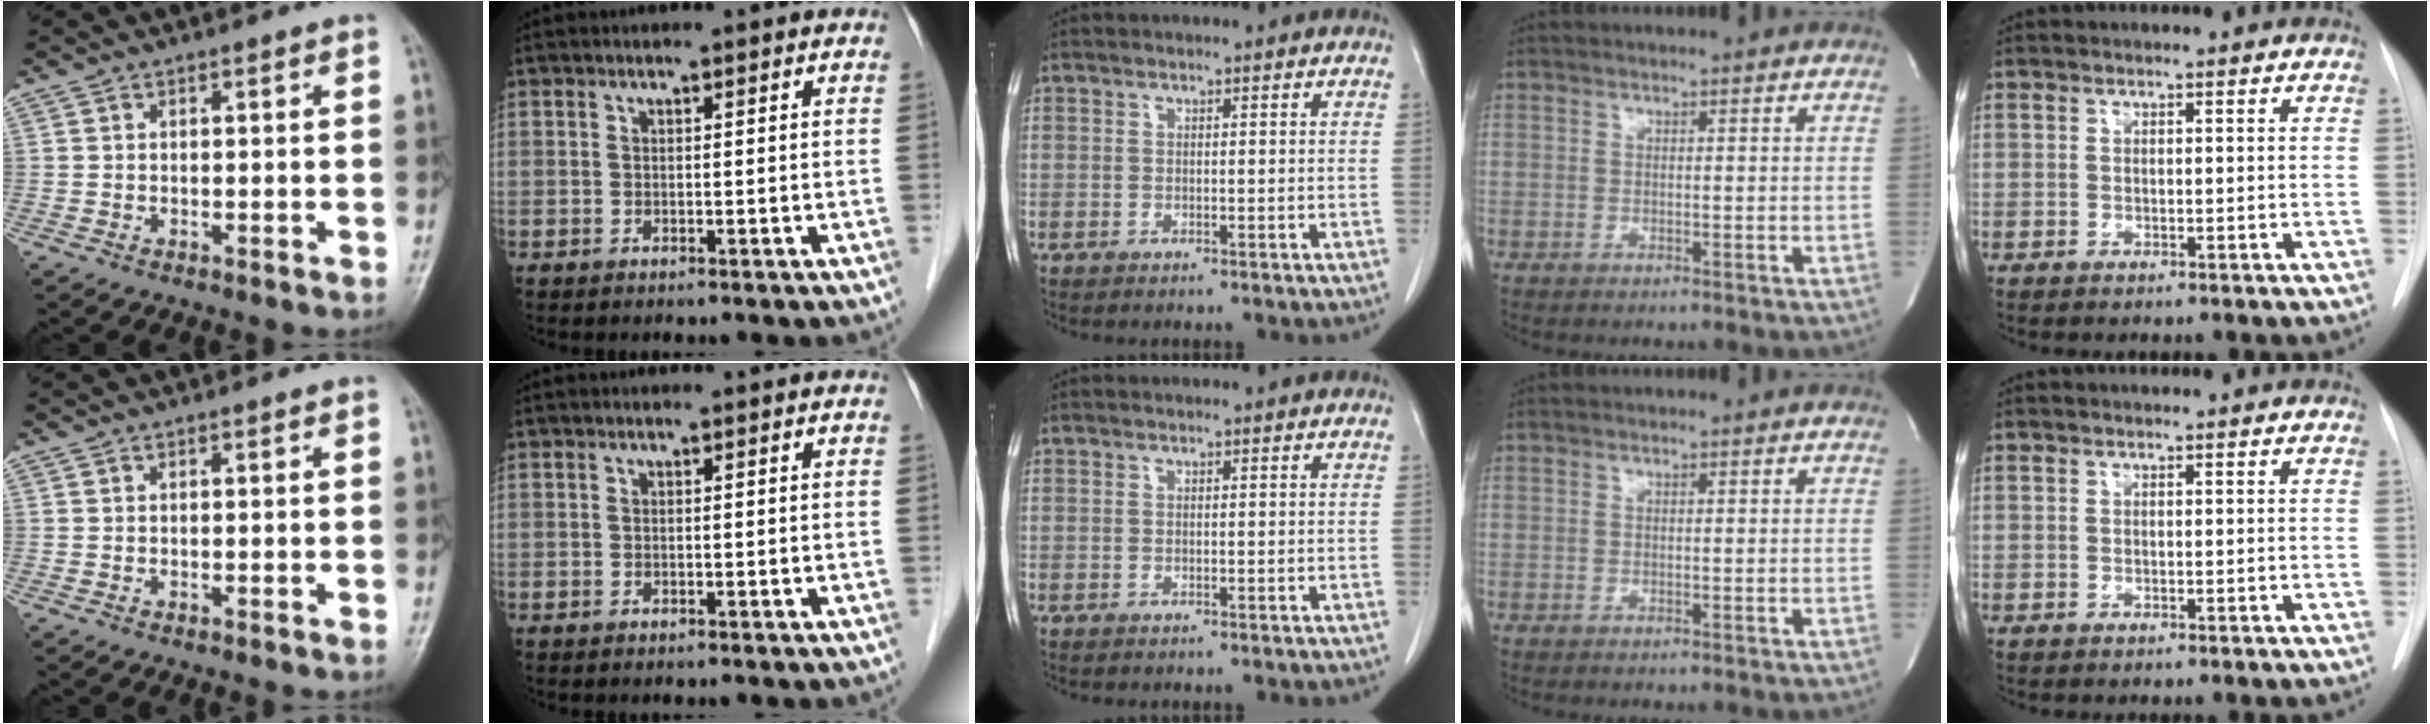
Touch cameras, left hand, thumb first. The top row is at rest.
{}